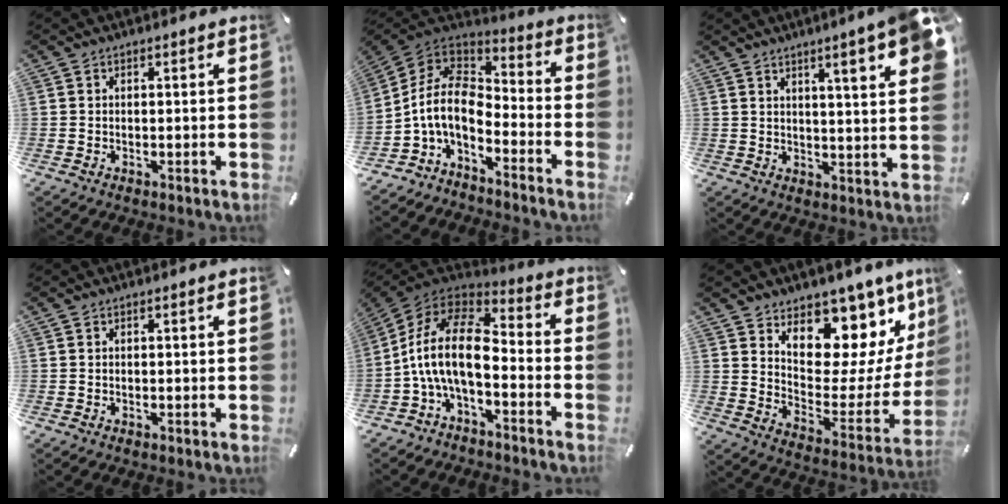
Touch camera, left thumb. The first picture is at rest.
{"total": 10.0, "force": [-4.3, 5.8, 6.9], "torque": [-0.166, -0.003, -0.087]}
{"total": 9.8, "force": [5.3, 1.0, 8.1], "torque": [-0.113, -0.033, 0.081]}
{"total": 0.0}
{"total": 15.8, "force": [-2.9, 8.1, 13.3], "torque": [-0.277, 0.012, -0.053]}
{"total": 11.7, "force": [9.1, 7.0, 2.6], "torque": [-0.016, -0.114, 0.152]}